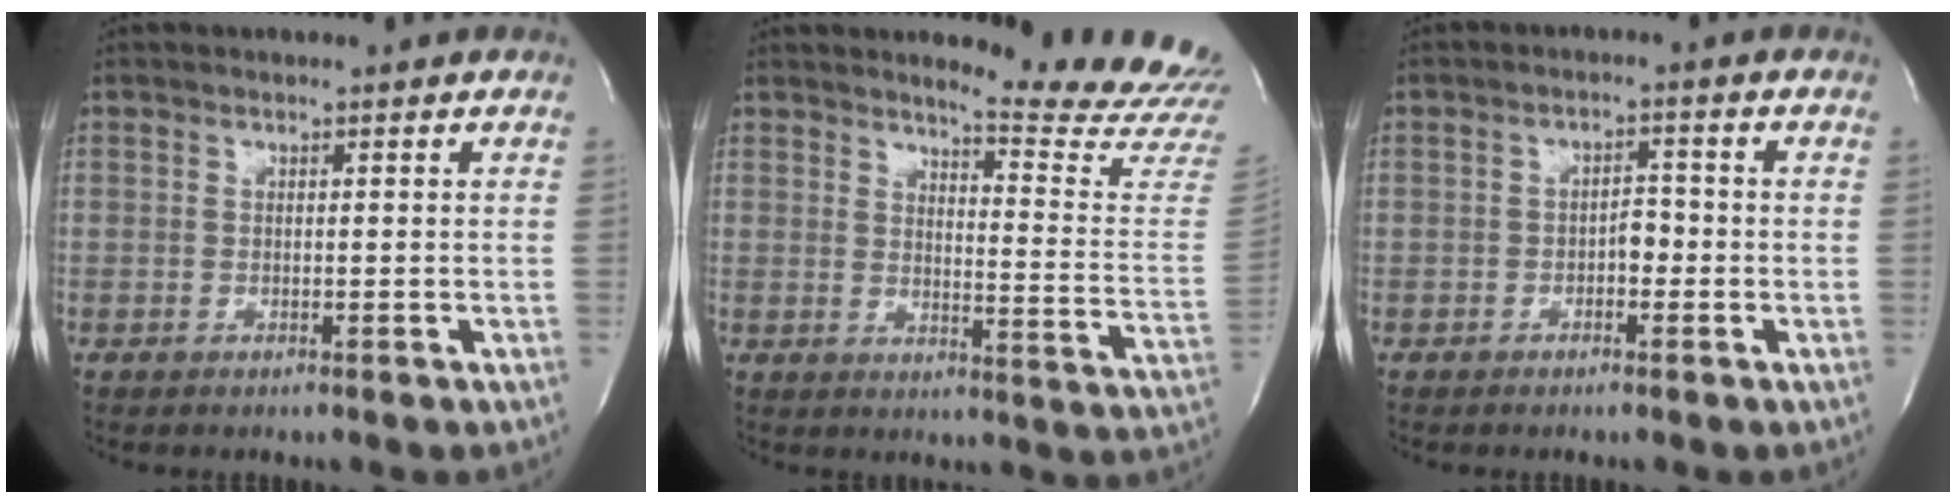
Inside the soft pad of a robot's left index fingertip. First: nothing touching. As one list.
[{"total": 15.0, "force": [14.7, -1.5, 2.7], "torque": [-0.037, -0.152, 0.156]}, {"total": 2.5, "force": [-1.0, 1.2, 1.9], "torque": [-0.023, 0.006, -0.017]}]